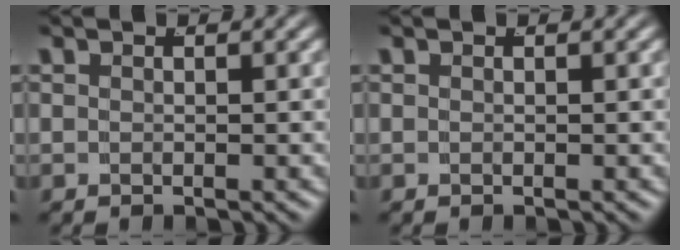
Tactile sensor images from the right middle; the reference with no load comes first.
{"total": 0.0}